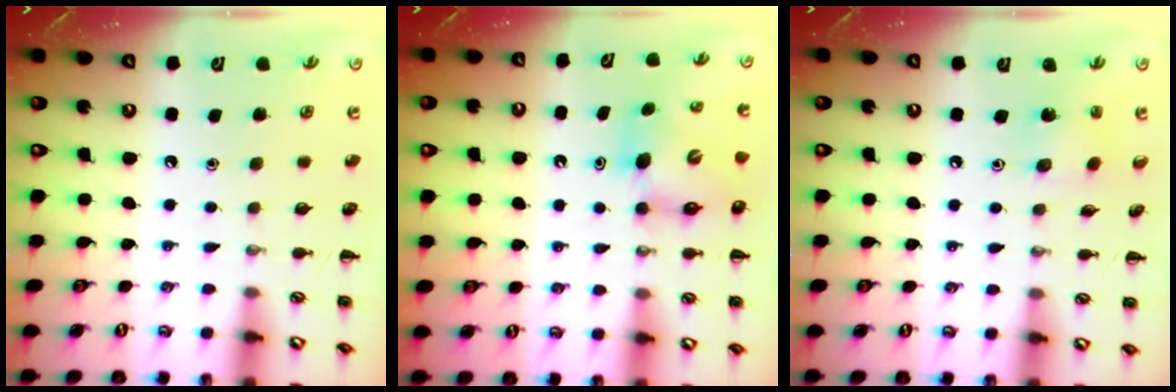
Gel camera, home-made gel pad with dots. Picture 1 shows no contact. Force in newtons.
{"total": 7.5, "press": 7.4, "slide": 1.2}
{"total": 1.7, "press": 1.6, "slide": 0.7}